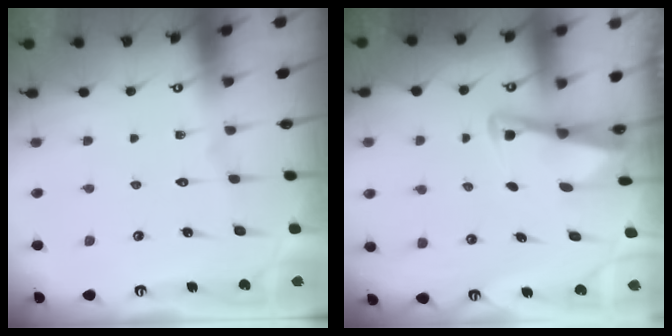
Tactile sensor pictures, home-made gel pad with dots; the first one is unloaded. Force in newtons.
{"total": 2.8, "press": 2.8, "slide": 0.4}